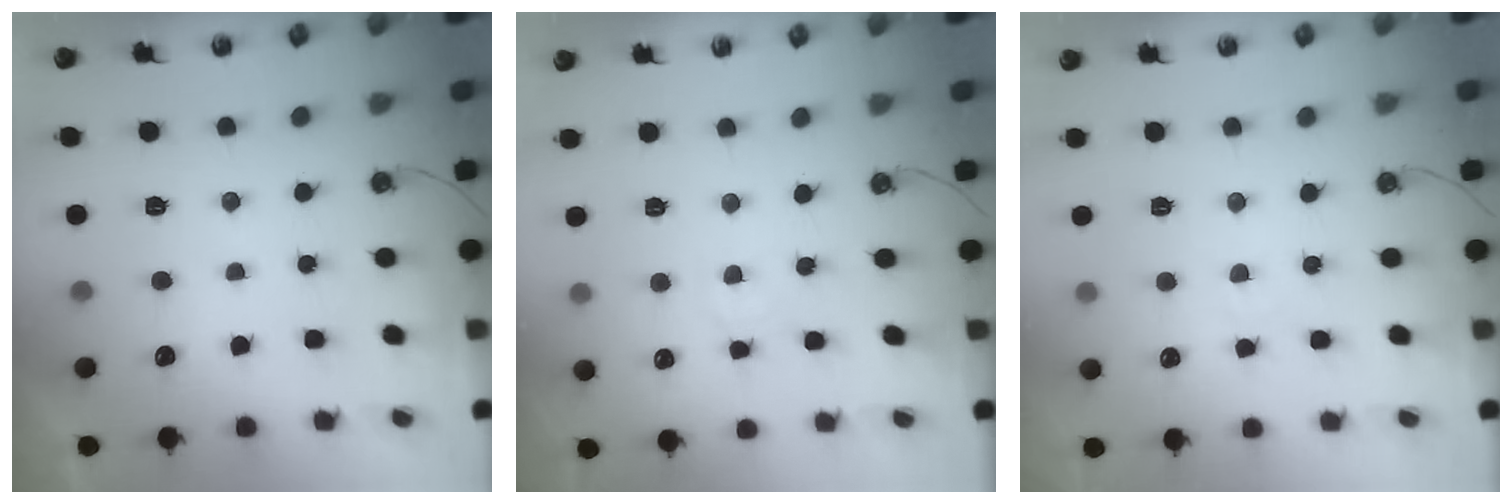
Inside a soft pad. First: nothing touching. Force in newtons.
{"total": 2.5, "press": 2.5, "slide": 0.1}
{"total": 3.9, "press": 3.8, "slide": 0.6}